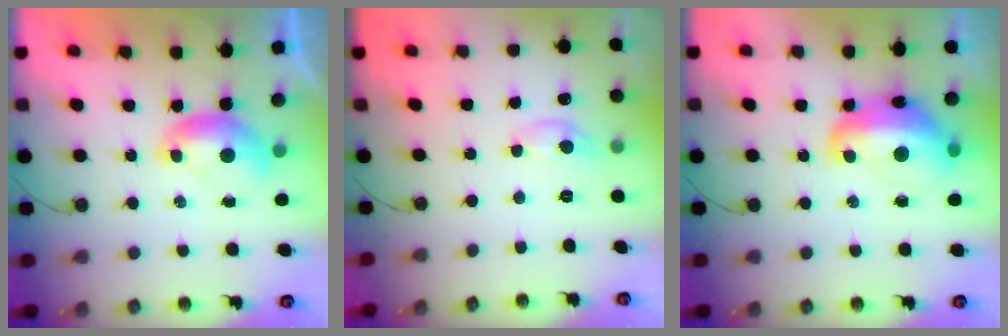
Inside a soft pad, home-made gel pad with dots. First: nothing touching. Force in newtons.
{"total": 0.0}
{"total": 7.9, "press": 7.8, "slide": 1.2}